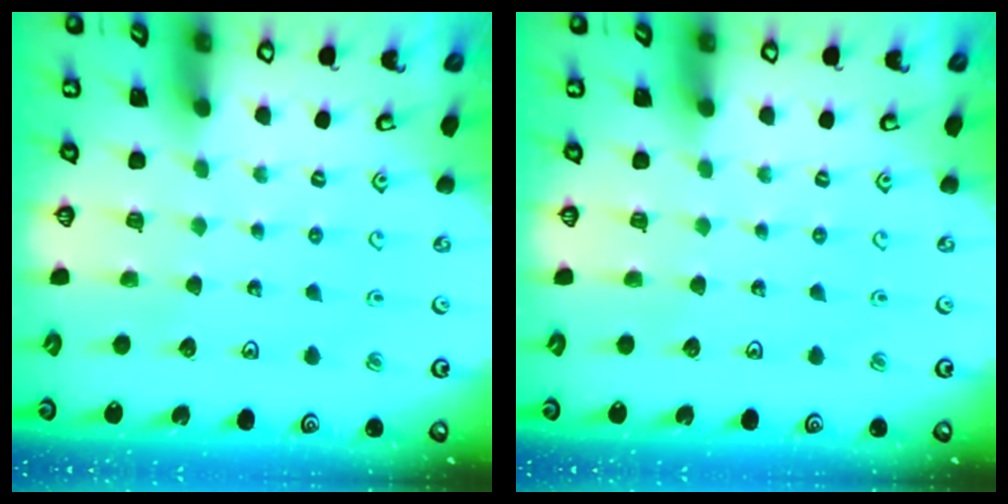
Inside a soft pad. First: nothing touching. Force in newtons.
{"total": 0.0}